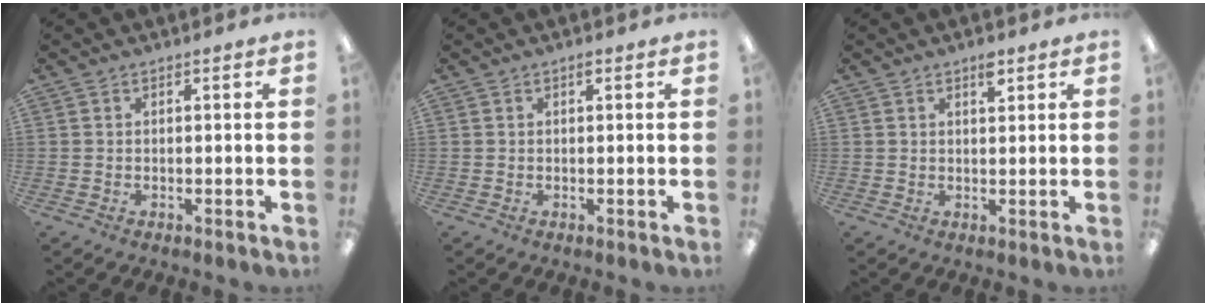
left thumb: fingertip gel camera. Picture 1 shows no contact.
{"total": 1.0, "force": [0.6, 0.3, 0.7], "torque": [-0.009, 0.000, 0.007]}
{"total": 3.1, "force": [2.1, 1.2, 2.0], "torque": [-0.020, -0.008, 0.031]}